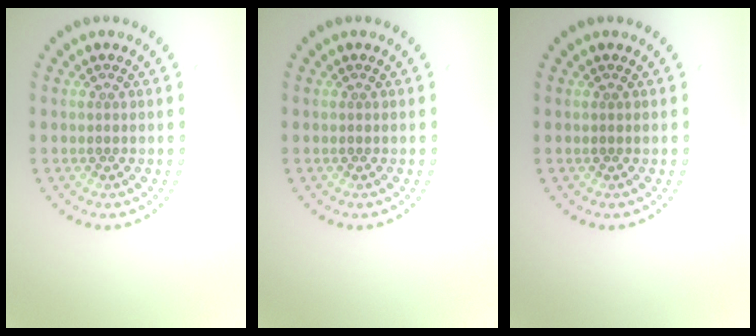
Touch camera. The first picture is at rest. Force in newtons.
{"total": 0.0}
{"total": 0.0}